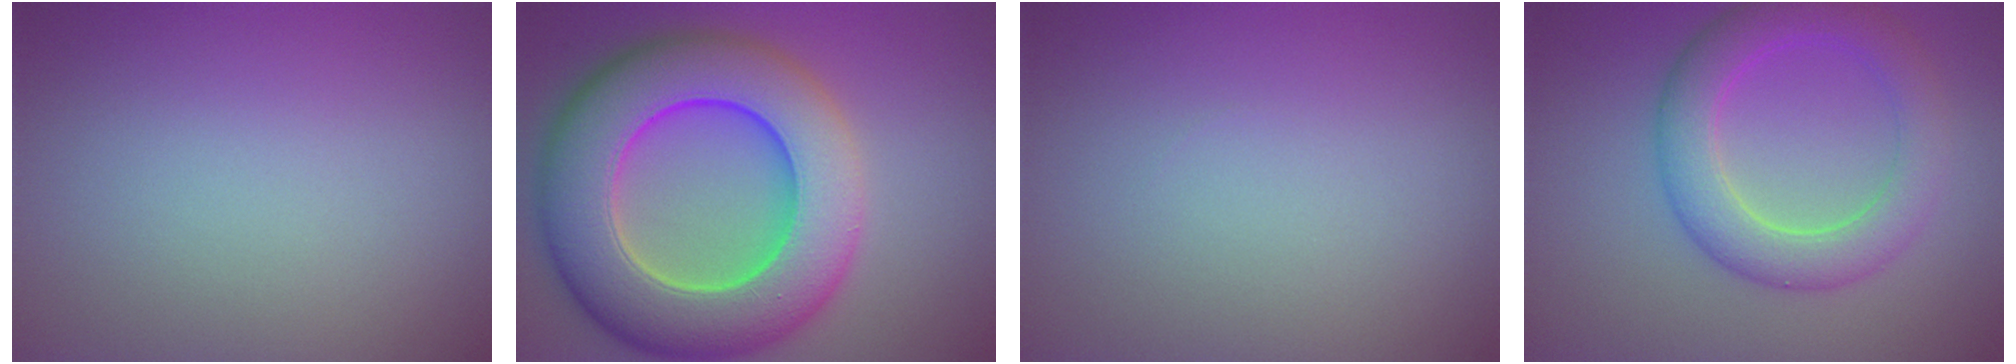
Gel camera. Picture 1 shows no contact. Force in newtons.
{"total": 13.3, "press": 13.1, "slide": 2.1}
{"total": 0.0}
{"total": 5.3, "press": 5.3, "slide": 0.1}